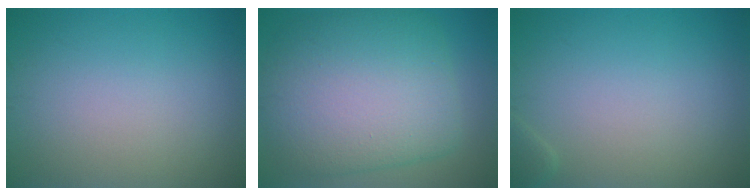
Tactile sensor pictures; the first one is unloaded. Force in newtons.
{"total": 11.1, "press": 11.1, "slide": 0.4}
{"total": 0.7, "press": 0.7, "slide": 0.1}